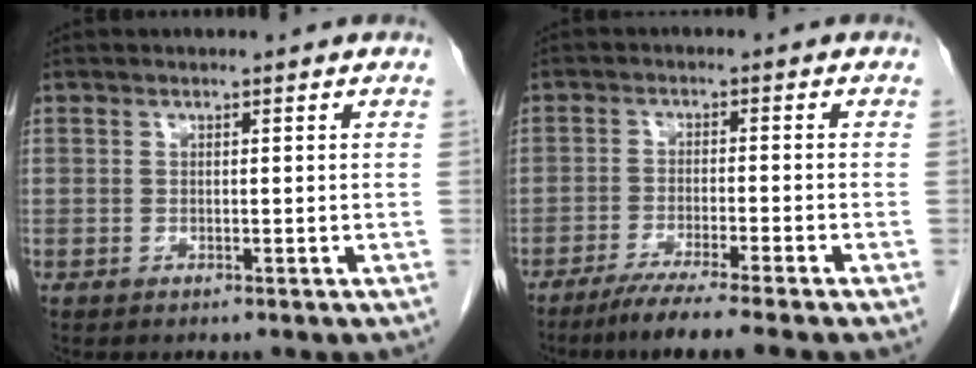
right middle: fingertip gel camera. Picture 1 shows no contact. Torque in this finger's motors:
{"motor_torque": [1.09, -1.05, 0.13, 0.05]}